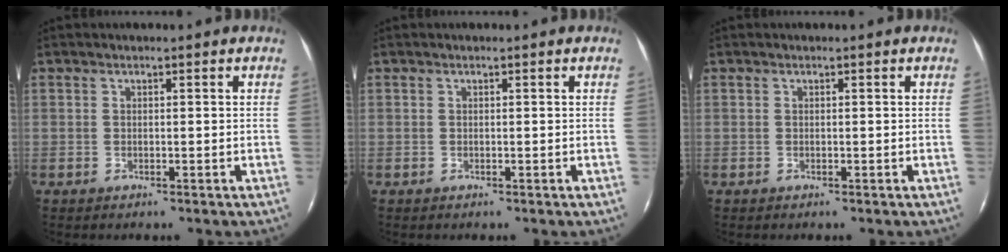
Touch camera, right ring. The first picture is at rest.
{"total": 0.0}
{"total": 0.0}